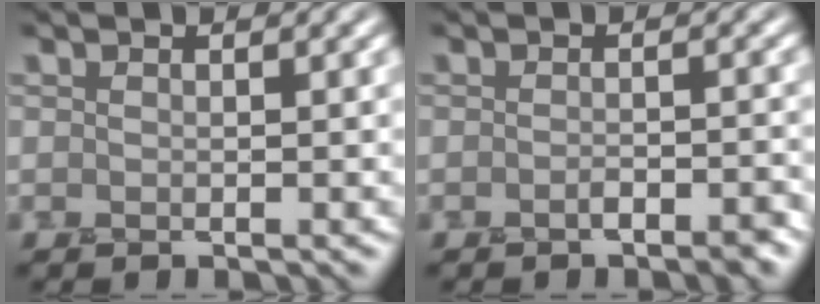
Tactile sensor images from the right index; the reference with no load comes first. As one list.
[{"total": 1.8, "force": [-1.3, 0.6, 1.1], "torque": [-0.016, 0.004, -0.024]}]